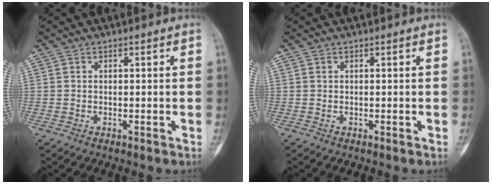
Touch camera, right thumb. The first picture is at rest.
{"total": 0.0}